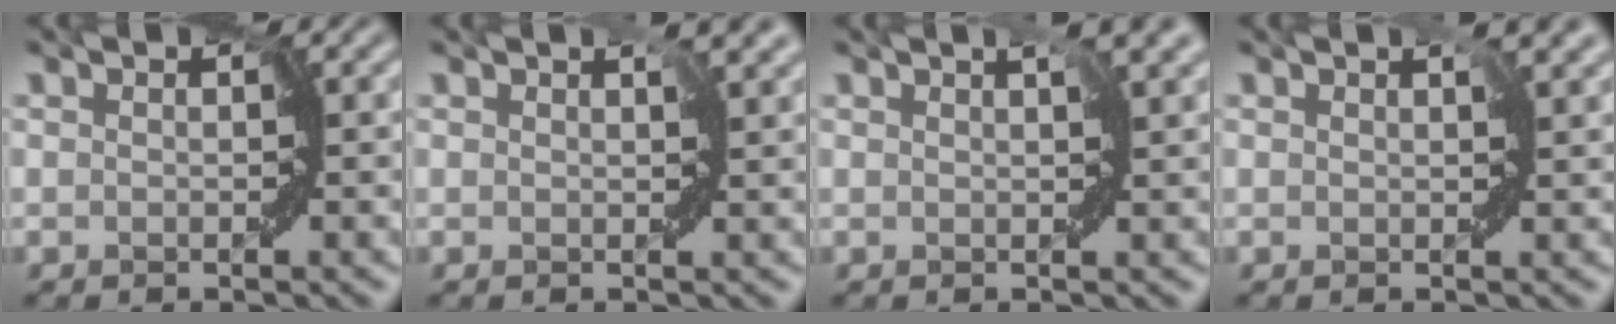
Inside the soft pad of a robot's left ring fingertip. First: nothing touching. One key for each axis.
{"total": 2.5, "fx": 1.2, "fy": 1.1, "fz": 1.9, "tx": -0.023, "ty": 0.005, "tz": 0.018}
{"total": 2.7, "fx": 1.4, "fy": 0.6, "fz": 2.3, "tx": -0.036, "ty": 0.006, "tz": 0.025}
{"total": 2.4, "fx": 1.2, "fy": 1.0, "fz": 1.8, "tx": -0.022, "ty": 0.005, "tz": 0.017}